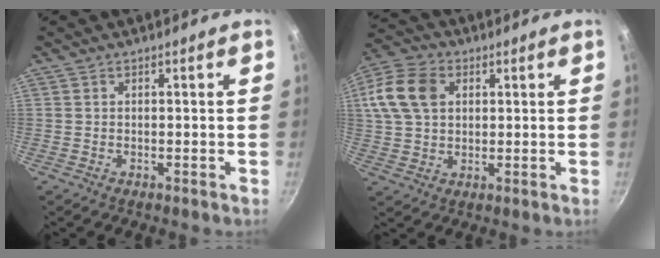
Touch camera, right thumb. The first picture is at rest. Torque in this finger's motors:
{"motor_torque": [-0.20, 0.50, 0.04, -0.04, 0.27]}